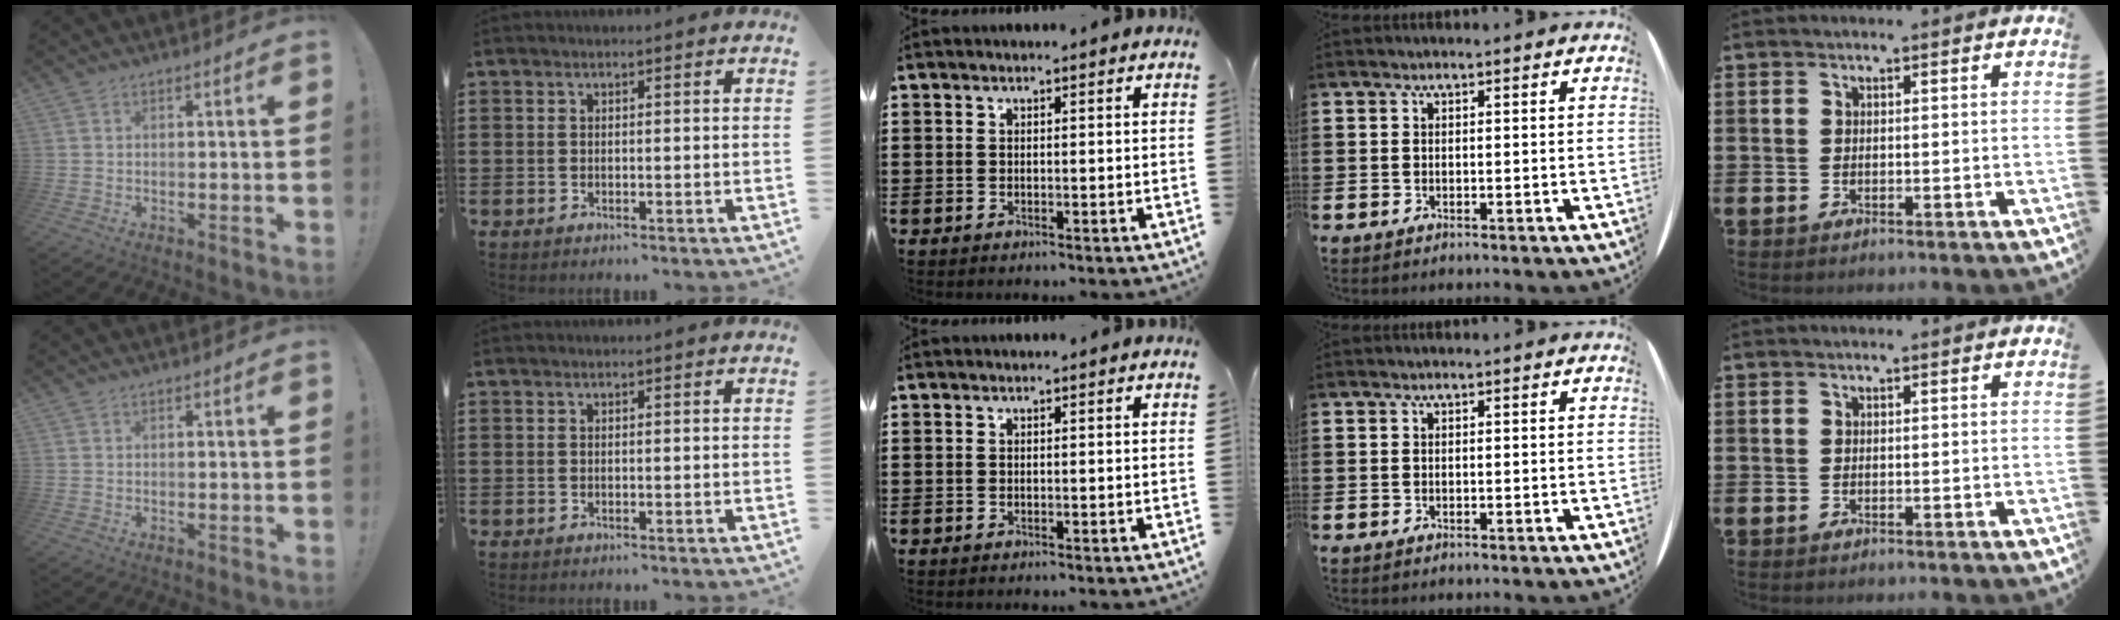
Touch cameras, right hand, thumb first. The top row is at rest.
{}